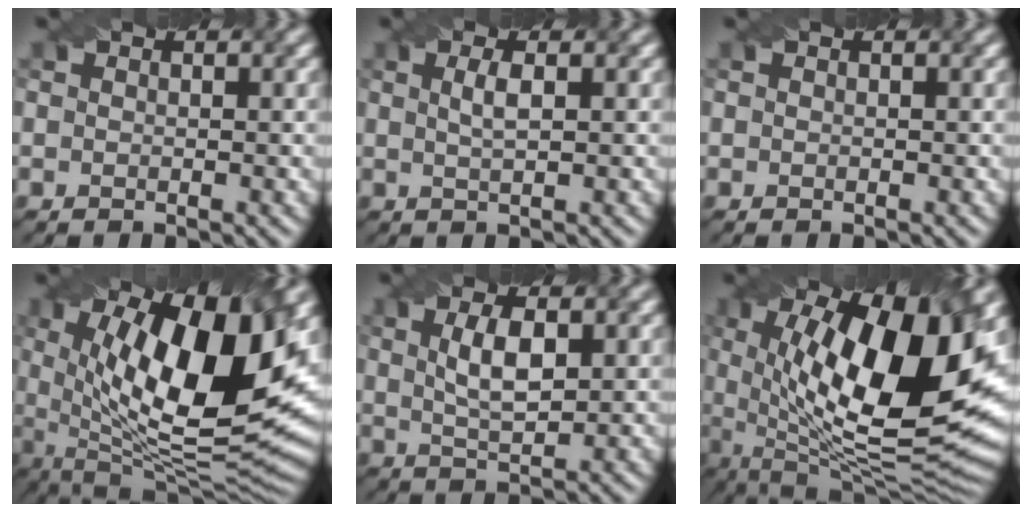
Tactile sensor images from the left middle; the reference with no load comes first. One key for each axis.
{"total": 1.6, "fx": 0.2, "fy": 0.4, "fz": 1.6, "tx": -0.028, "ty": 0.004, "tz": 0.004}
{"total": 0.0}
{"total": 16.4, "fx": 3.3, "fy": 6.3, "fz": 14.7, "tx": -0.223, "ty": -0.007, "tz": 0.048}
{"total": 3.6, "fx": 0.6, "fy": 1.3, "fz": 3.3, "tx": -0.068, "ty": 0.002, "tz": 0.016}
{"total": 17.5, "fx": 2.8, "fy": 6.6, "fz": 15.9, "tx": -0.233, "ty": 0.000, "tz": 0.040}